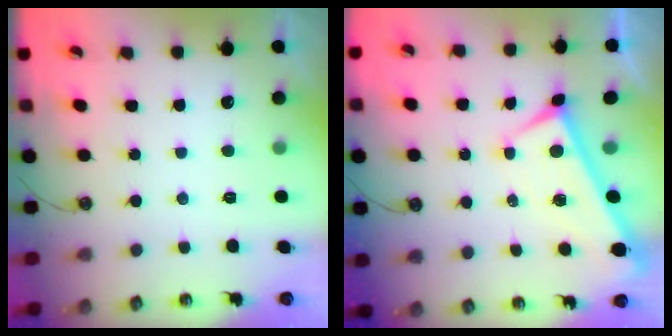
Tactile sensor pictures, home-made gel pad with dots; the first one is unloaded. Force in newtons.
{"total": 1.9, "press": 1.8, "slide": 0.6}